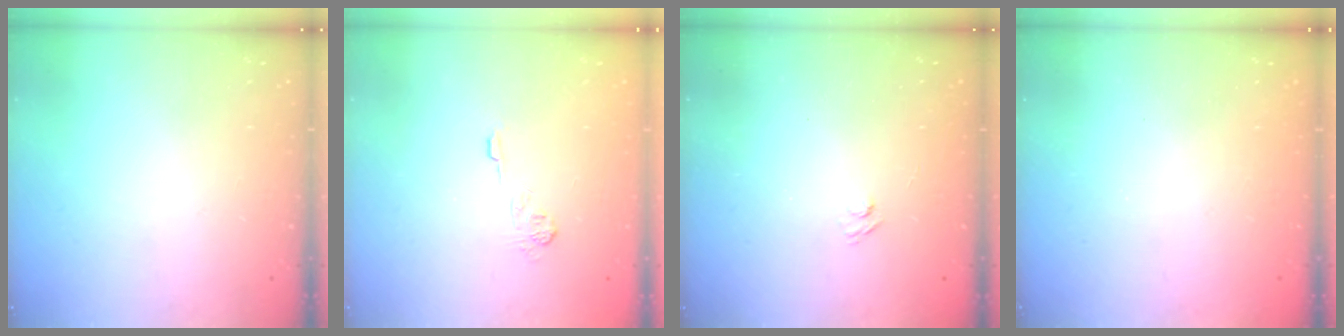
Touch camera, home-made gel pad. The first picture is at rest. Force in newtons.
{"total": 7.0, "press": 6.8, "slide": 1.7}
{"total": 2.2, "press": 2.0, "slide": 1.0}
{"total": 2.4, "press": 2.3, "slide": 0.8}